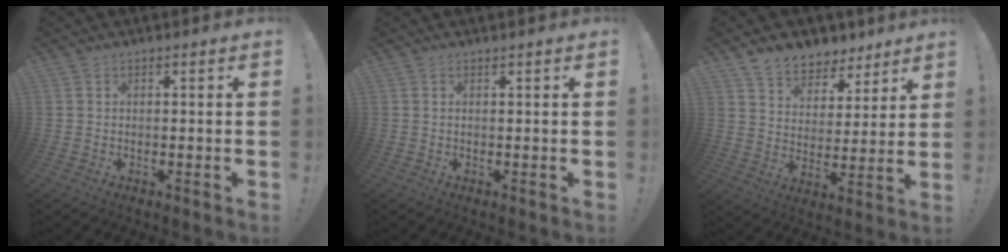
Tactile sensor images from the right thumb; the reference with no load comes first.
{"total": 0.5, "force": [0.4, -0.1, 0.3], "torque": [-0.005, 0.000, 0.007]}
{"total": 9.1, "force": [7.3, 5.0, 1.8], "torque": [-0.043, -0.057, 0.143]}